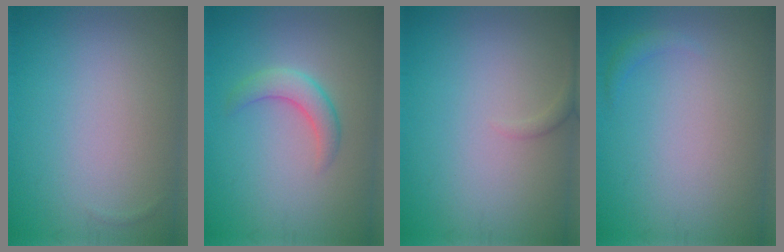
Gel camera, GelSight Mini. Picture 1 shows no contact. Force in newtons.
{"total": 2.5, "press": 2.5, "slide": 0.1}
{"total": 0.8, "press": 0.8, "slide": 0.1}
{"total": 0.8, "press": 0.8, "slide": 0.1}